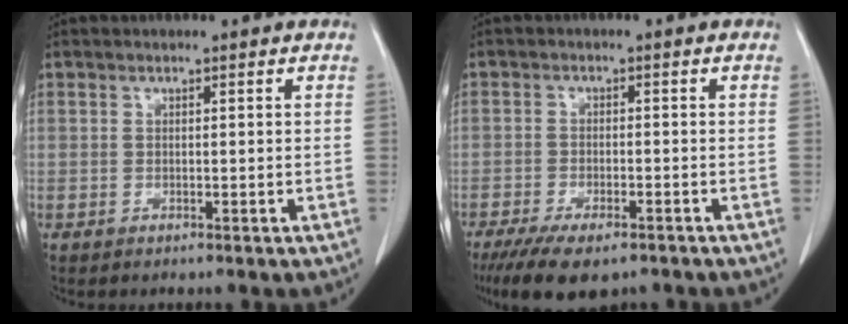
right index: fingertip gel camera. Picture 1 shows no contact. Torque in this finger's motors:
{"motor_torque": [1.07, -1.02, 0.44, 0.11]}